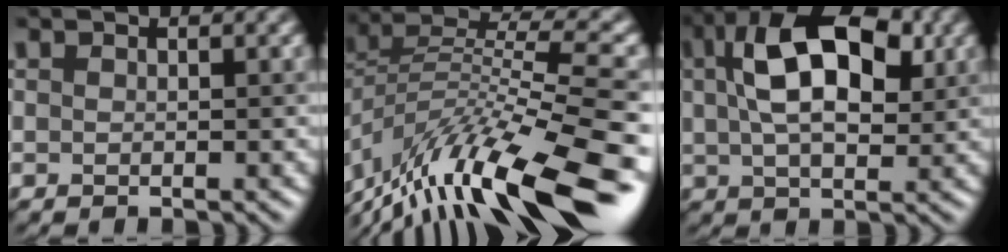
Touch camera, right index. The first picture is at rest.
{"total": 14.1, "force": [-8.7, 3.7, 10.5], "torque": [-0.206, 0.028, -0.153]}
{"total": 10.6, "force": [3.2, 5.6, 8.5], "torque": [-0.144, 0.025, 0.040]}